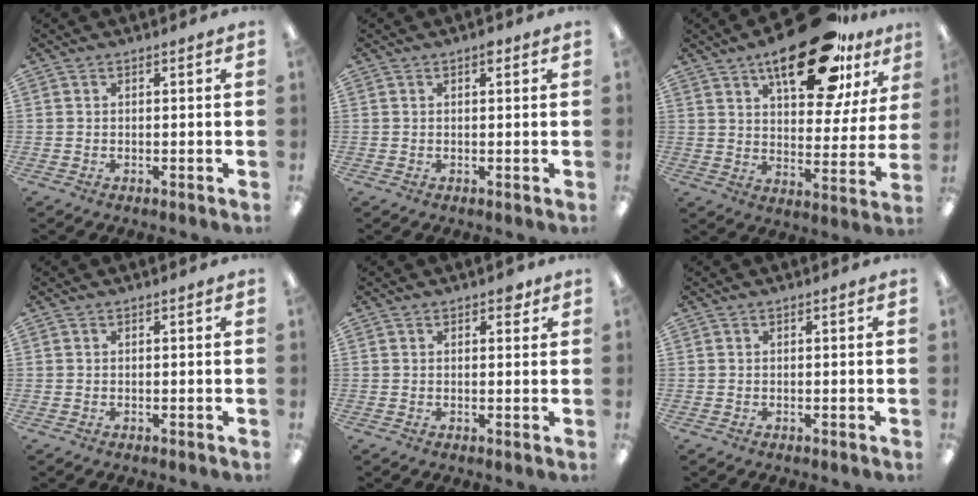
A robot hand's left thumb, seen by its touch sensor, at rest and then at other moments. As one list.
[{"total": 1.4, "force": [0.7, 0.6, 1.0], "torque": [-0.015, 0.001, 0.010]}, {"total": 23.3, "force": [14.4, 9.8, 15.5], "torque": [-0.215, -0.073, 0.230]}, {"total": 0.0}, {"total": 2.2, "force": [1.4, 1.2, 1.1], "torque": [-0.008, -0.001, 0.021]}, {"total": 0.0}]